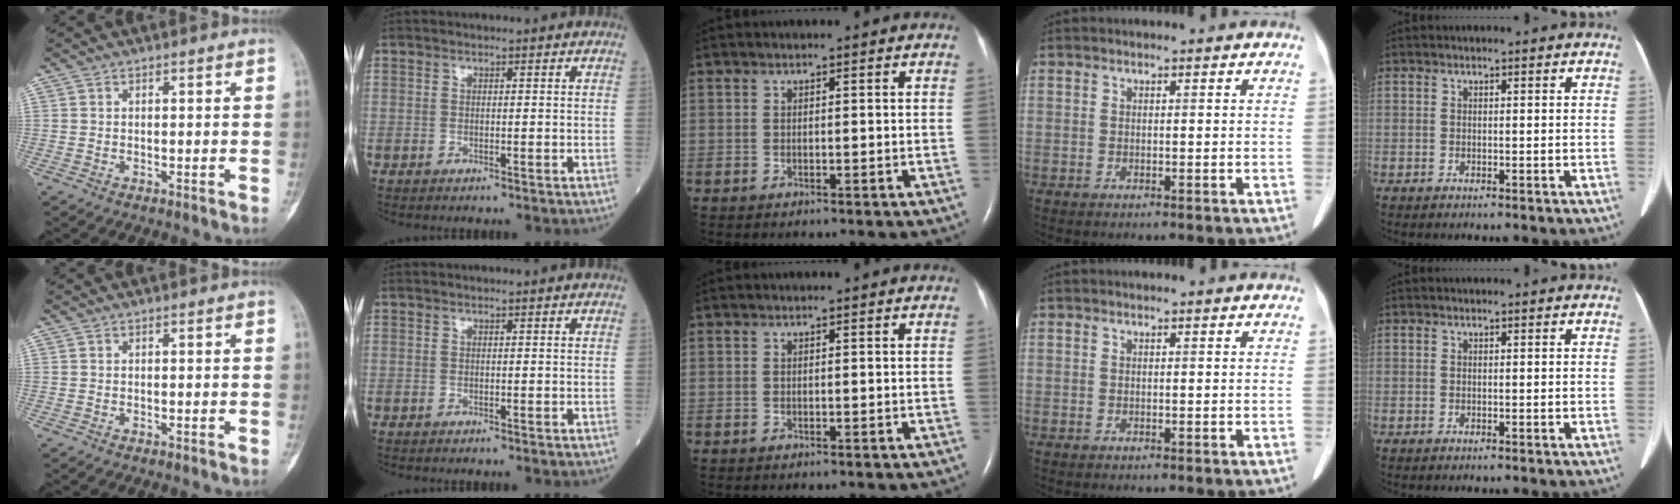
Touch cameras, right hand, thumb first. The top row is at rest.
{}